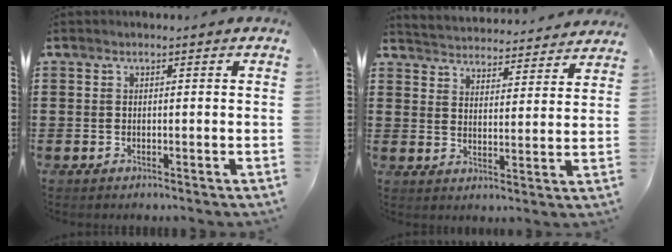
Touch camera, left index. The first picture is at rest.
{"total": 4.0, "force": [3.9, -0.4, -0.6], "torque": [-0.011, -0.033, 0.066]}